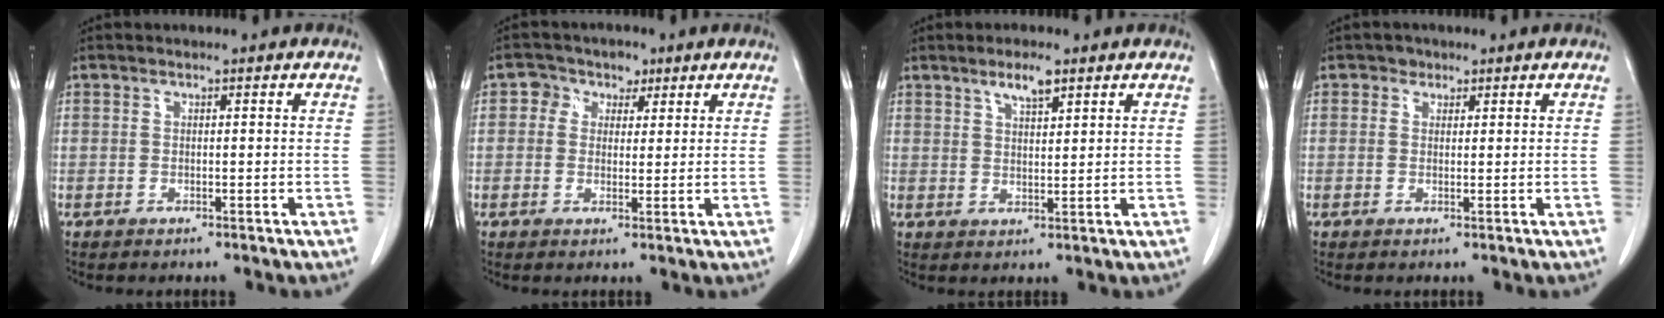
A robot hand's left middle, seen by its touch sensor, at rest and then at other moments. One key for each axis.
{"total": 4.0, "fx": 1.8, "fy": 3.3, "fz": 1.2, "tx": -0.017, "ty": 0.017, "tz": 0.028}
{"total": 3.7, "fx": 2.6, "fy": 0.7, "fz": 2.6, "tx": -0.049, "ty": 0.000, "tz": 0.046}
{"total": 1.4, "fx": 0.8, "fy": 1.1, "fz": 0.2, "tx": 0.001, "ty": -0.003, "tz": 0.008}